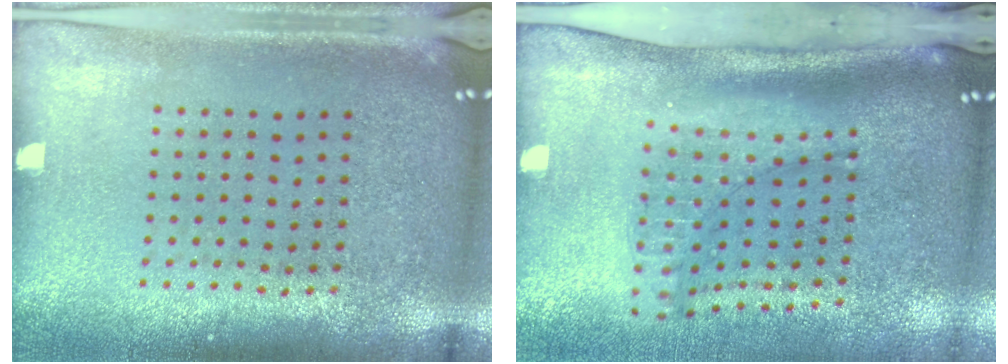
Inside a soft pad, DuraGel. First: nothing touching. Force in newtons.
{"total": 2.2, "press": 1.5, "slide": 1.6}